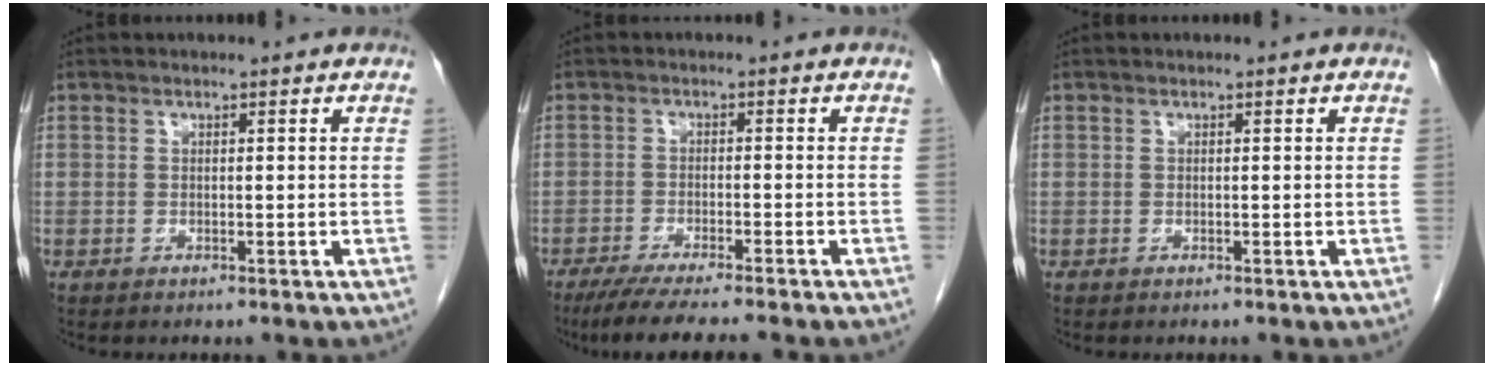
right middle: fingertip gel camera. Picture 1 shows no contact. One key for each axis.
{"total": 8.8, "fx": -7.4, "fy": -0.3, "fz": 4.8, "tx": -0.063, "ty": -0.023, "tz": -0.116}
{"total": 0.0}